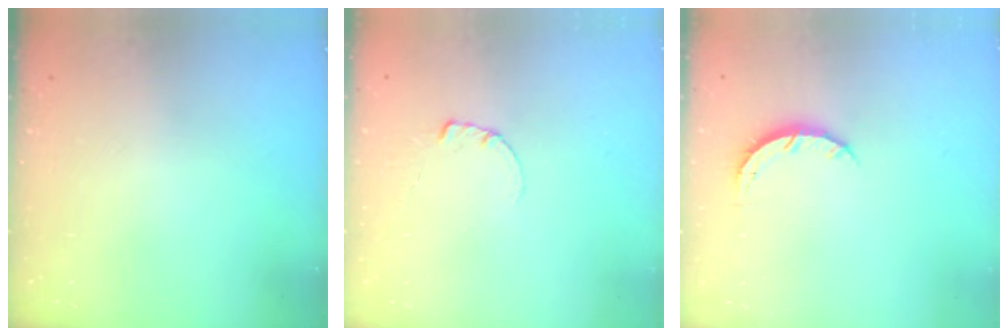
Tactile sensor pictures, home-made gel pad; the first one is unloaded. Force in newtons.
{"total": 0.6, "press": 0.6, "slide": 0.1}
{"total": 4.2, "press": 4.1, "slide": 0.4}